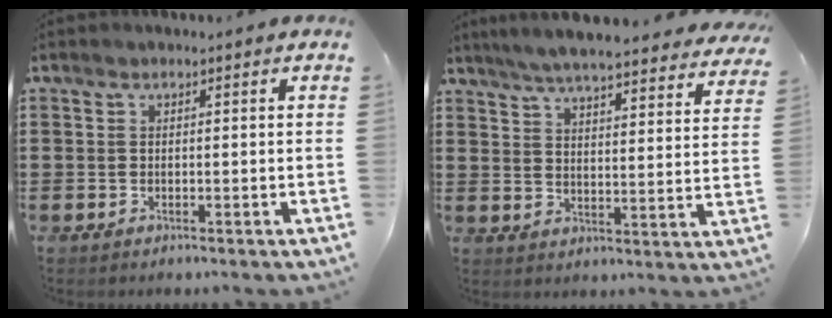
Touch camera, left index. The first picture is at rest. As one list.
[{"total": 6.0, "force": [5.6, -0.3, 2.2], "torque": [-0.064, -0.033, 0.097]}]